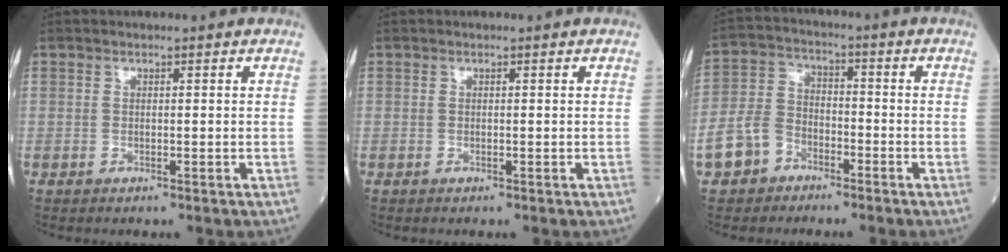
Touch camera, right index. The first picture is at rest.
{"total": 0.0}
{"total": 7.0, "force": [-4.1, 5.1, 2.5], "torque": [-0.072, 0.015, -0.081]}